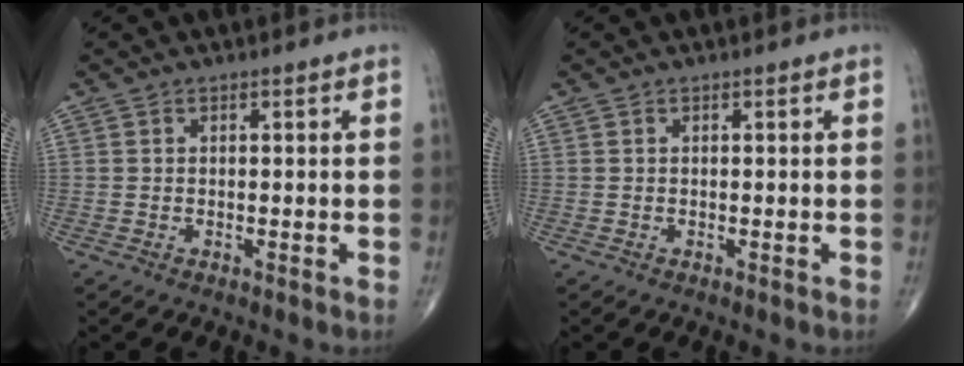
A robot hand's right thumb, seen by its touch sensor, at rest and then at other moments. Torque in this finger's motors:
{"motor_torque": [-0.01, 0.01, -0.01, 0.01, 0.01]}